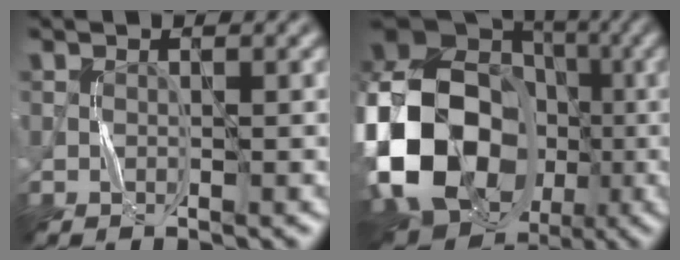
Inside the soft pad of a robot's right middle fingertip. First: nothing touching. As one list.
[{"total": 23.5, "force": [-6.1, 19.3, 12.1], "torque": [-0.258, -0.020, -0.152]}]